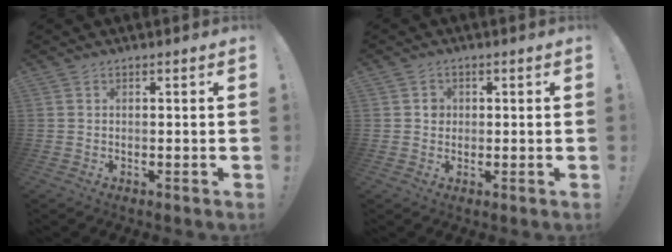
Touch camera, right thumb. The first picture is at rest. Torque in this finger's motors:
{"motor_torque": [0.01, 0.19, 0.06, -0.13, 0.00]}